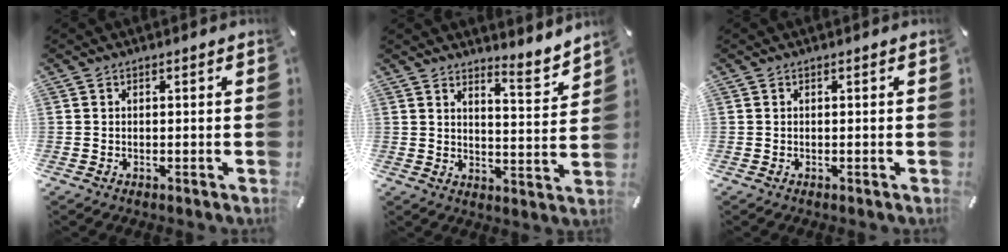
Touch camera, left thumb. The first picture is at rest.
{"total": 5.5, "force": [5.1, 1.1, 1.5], "torque": [-0.019, -0.056, 0.085]}
{"total": 0.0}